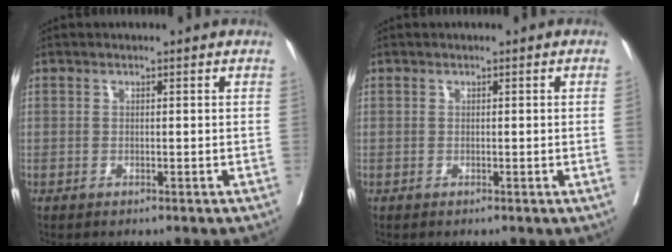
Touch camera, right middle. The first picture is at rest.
{"total": 1.1, "force": [-0.1, -0.4, 1.0], "torque": [-0.013, -0.001, 0.000]}